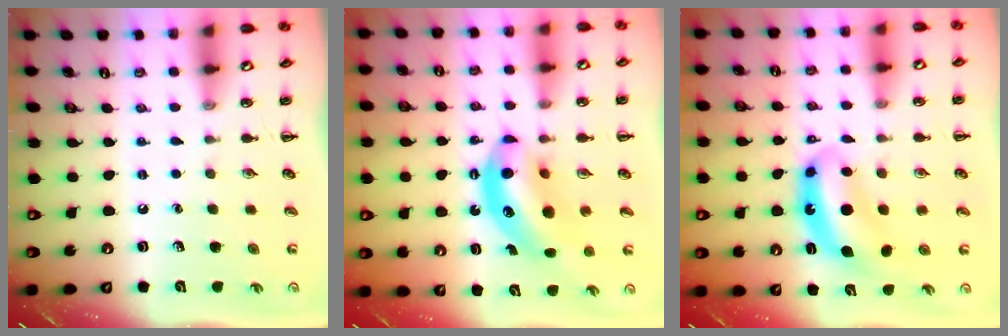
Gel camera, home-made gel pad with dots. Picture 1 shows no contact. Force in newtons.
{"total": 11.9, "press": 11.5, "slide": 3.2}
{"total": 8.4, "press": 8.2, "slide": 1.8}